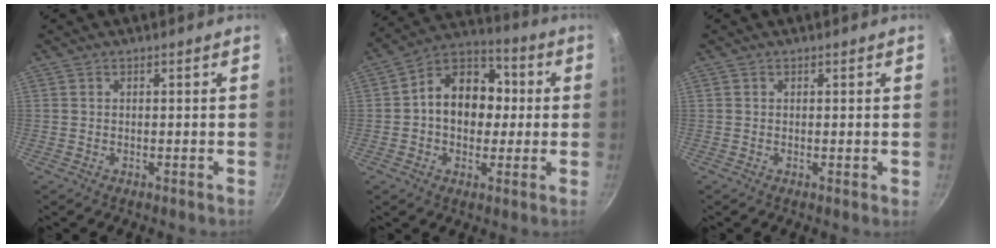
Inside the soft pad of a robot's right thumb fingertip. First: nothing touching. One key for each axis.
{"total": 13.9, "fx": 0.6, "fy": 10.8, "fz": 8.8, "tx": -0.087, "ty": 0.030, "tz": -0.010}
{"total": 0.6, "fx": 0.0, "fy": 0.1, "fz": 0.5, "tx": -0.009, "ty": -0.002, "tz": -0.001}